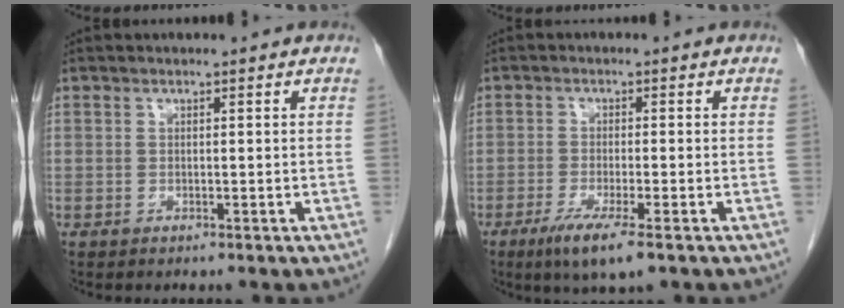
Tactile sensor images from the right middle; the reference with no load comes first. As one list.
[{"total": 6.0, "force": [-3.5, 0.4, 4.8], "torque": [-0.092, -0.018, -0.059]}]